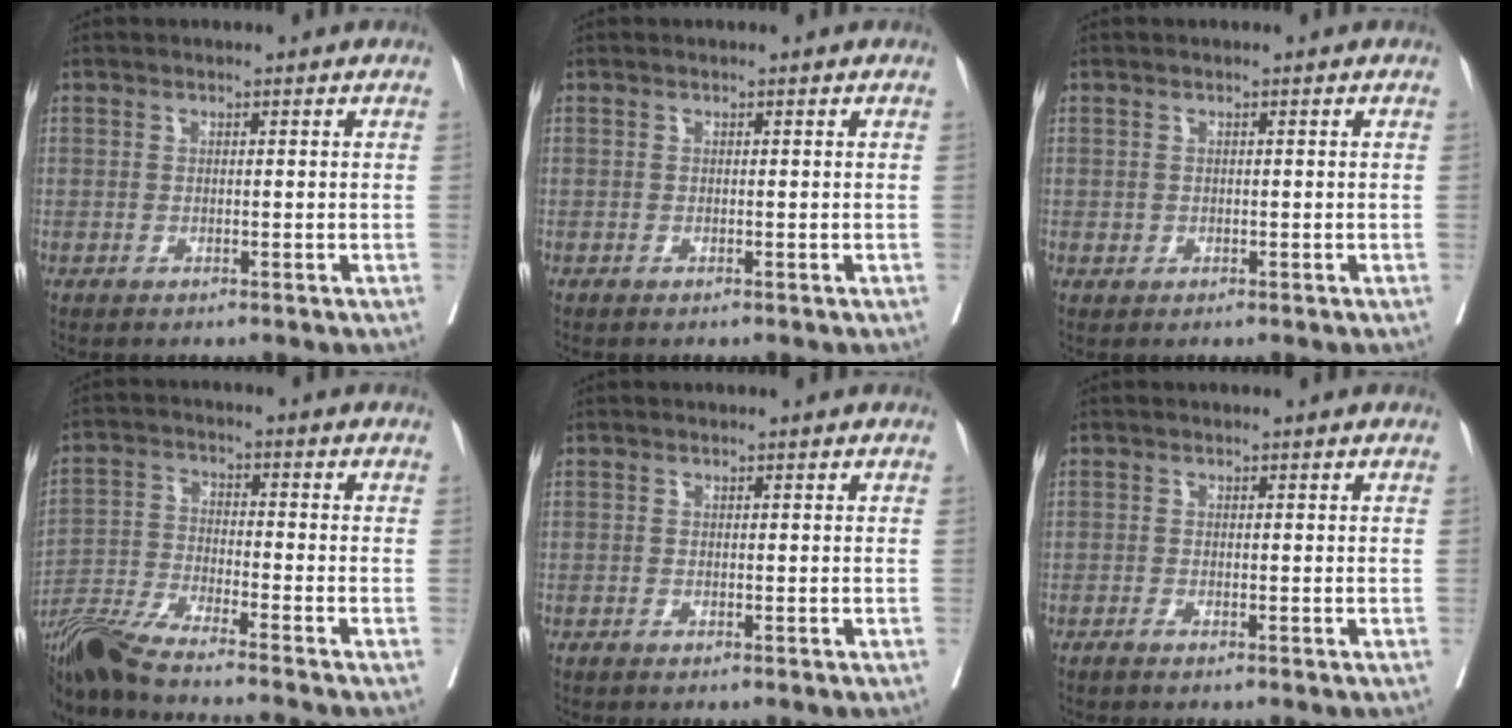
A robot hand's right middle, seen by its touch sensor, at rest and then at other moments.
{"total": 0.0}
{"total": 0.5, "force": [-0.1, 0.5, 0.1], "torque": [0.000, 0.003, 0.000]}
{"total": 13.7, "force": [-12.0, -1.0, 6.6], "torque": [-0.119, -0.026, -0.214]}
{"total": 0.7, "force": [-0.6, 0.0, 0.3], "torque": [-0.008, -0.002, -0.010]}
{"total": 1.0, "force": [-0.9, -0.1, 0.5], "torque": [-0.009, 0.000, -0.015]}